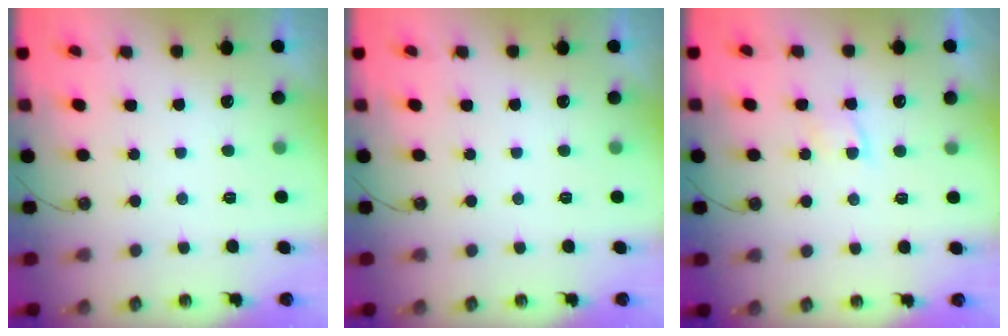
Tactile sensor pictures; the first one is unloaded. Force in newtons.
{"total": 0.0}
{"total": 4.6, "press": 4.6, "slide": 0.5}